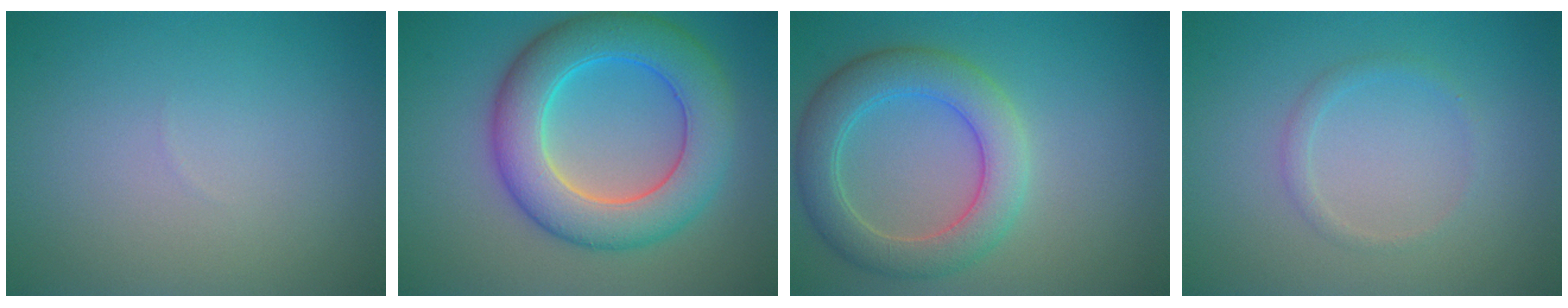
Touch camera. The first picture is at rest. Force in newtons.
{"total": 8.7, "press": 8.7, "slide": 0.2}
{"total": 5.7, "press": 5.6, "slide": 0.5}
{"total": 1.1, "press": 1.1, "slide": 0.0}